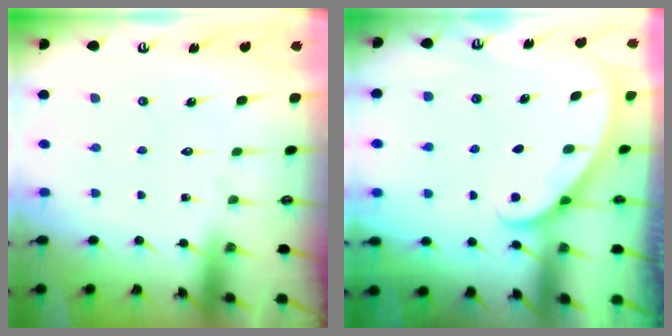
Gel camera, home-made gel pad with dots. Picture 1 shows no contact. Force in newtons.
{"total": 3.1, "press": 3.0, "slide": 0.3}